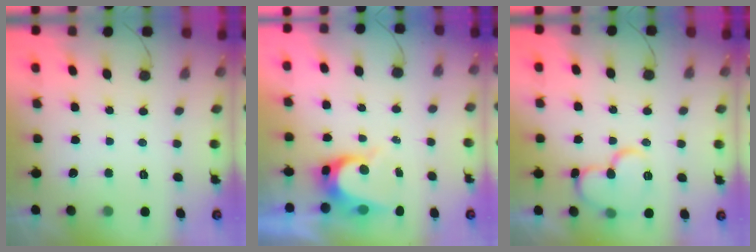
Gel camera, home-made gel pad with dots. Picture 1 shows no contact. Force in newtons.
{"total": 7.0, "press": 6.9, "slide": 0.8}
{"total": 11.9, "press": 11.8, "slide": 1.9}